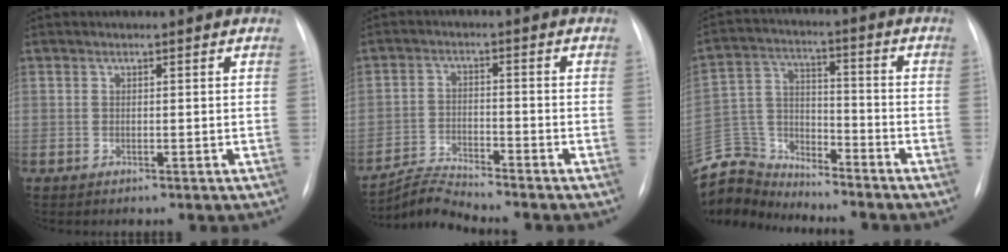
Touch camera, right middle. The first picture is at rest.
{"total": 5.1, "force": [-4.9, -1.5, -0.4], "torque": [-0.007, -0.015, -0.091]}
{"total": 11.3, "force": [-11.1, 2.0, 0.1], "torque": [-0.008, 0.024, -0.218]}